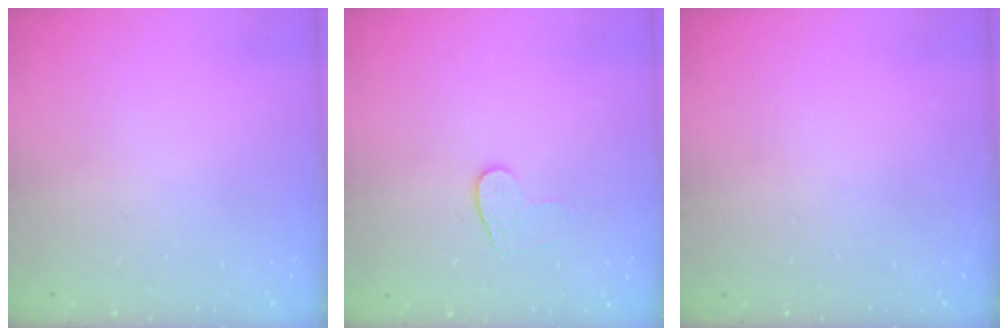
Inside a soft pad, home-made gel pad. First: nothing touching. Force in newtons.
{"total": 6.2, "press": 6.1, "slide": 0.5}
{"total": 0.0}